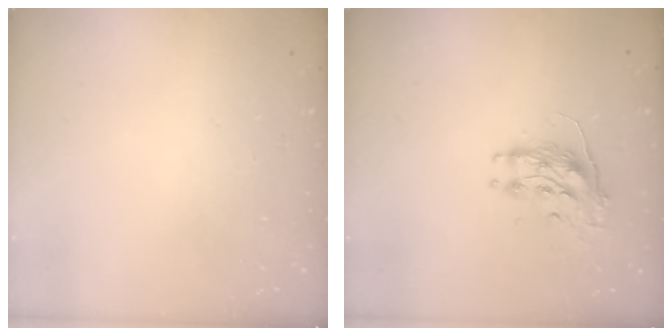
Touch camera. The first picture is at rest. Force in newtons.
{"total": 8.8, "press": 8.8, "slide": 0.0}